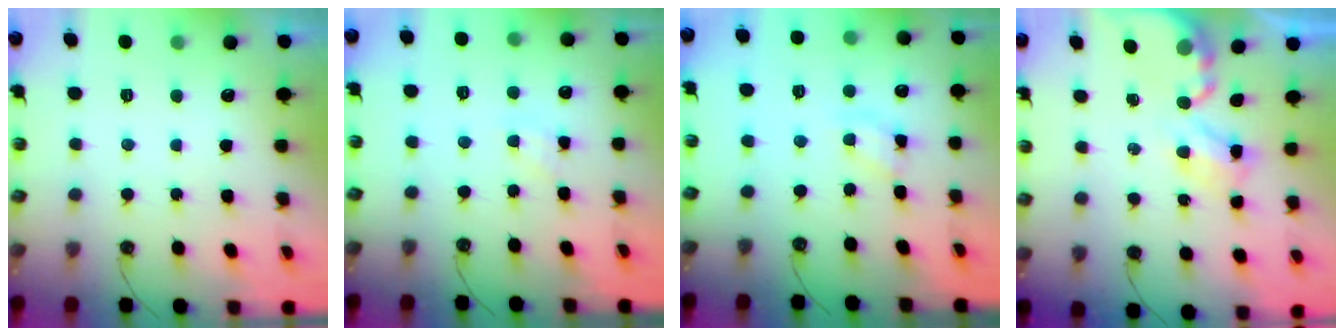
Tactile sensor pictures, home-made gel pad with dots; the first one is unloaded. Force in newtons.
{"total": 1.4, "press": 1.4, "slide": 0.2}
{"total": 2.9, "press": 2.9, "slide": 0.4}
{"total": 4.0, "press": 4.0, "slide": 0.2}